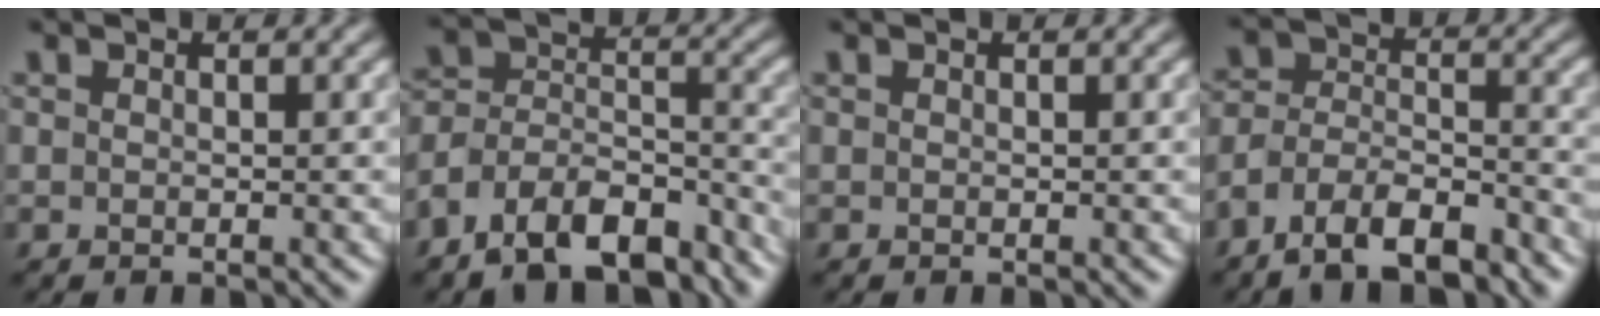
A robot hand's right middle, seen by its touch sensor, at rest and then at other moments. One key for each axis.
{"total": 10.8, "fx": -8.1, "fy": 5.2, "fz": 4.9, "tx": -0.088, "ty": 0.009, "tz": -0.143}
{"total": 0.0}
{"total": 8.0, "fx": -6.2, "fy": 3.4, "fz": 3.9, "tx": -0.065, "ty": 0.005, "tz": -0.120}